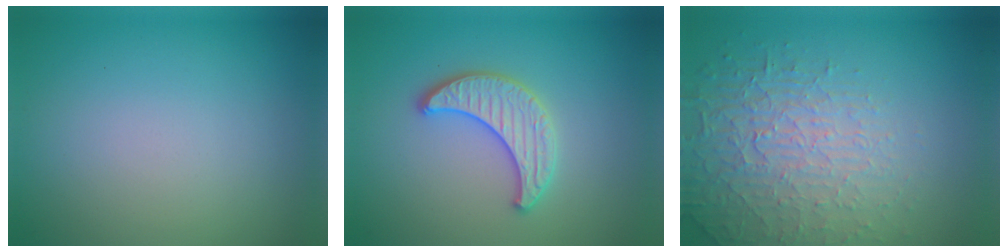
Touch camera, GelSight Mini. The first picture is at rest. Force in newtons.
{"total": 3.2, "press": 3.2, "slide": 0.3}
{"total": 4.0, "press": 3.9, "slide": 1.1}